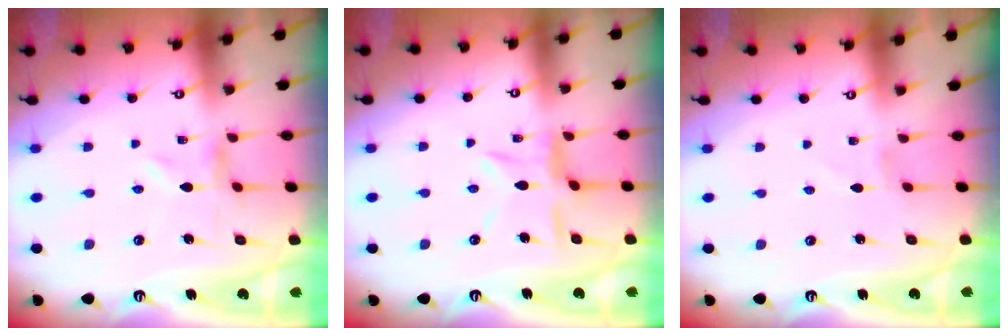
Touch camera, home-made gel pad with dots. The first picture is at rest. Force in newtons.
{"total": 8.3, "press": 8.3, "slide": 0.7}
{"total": 1.3, "press": 1.3, "slide": 0.1}